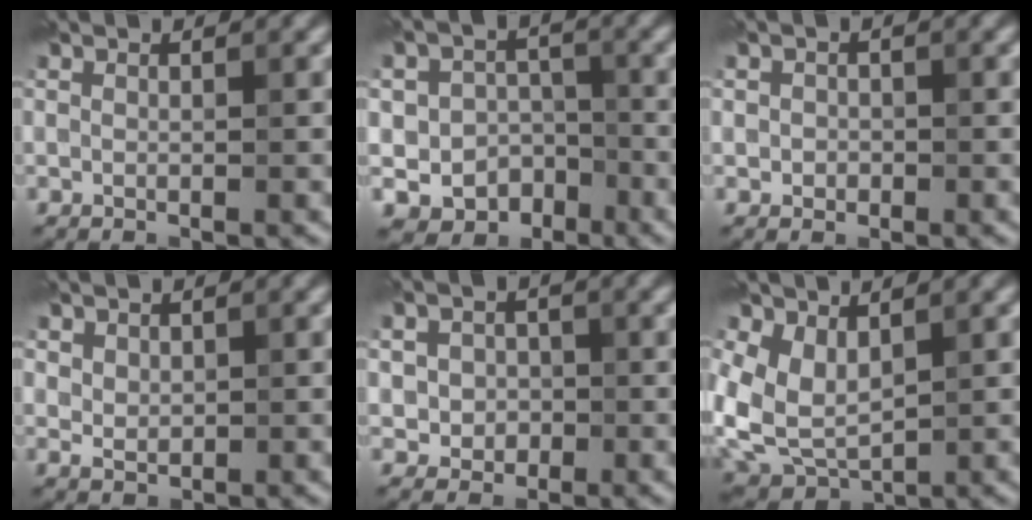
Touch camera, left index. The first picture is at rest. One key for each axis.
{"total": 6.0, "fx": -2.8, "fy": 5.0, "fz": 1.9, "tx": -0.001, "ty": -0.004, "tz": -0.052}
{"total": 1.1, "fx": -0.1, "fy": 1.1, "fz": 0.3, "tx": -0.001, "ty": -0.003, "tz": -0.005}
{"total": 1.6, "fx": 0.8, "fy": 1.2, "fz": 0.6, "tx": -0.012, "ty": -0.003, "tz": 0.020}
{"total": 3.4, "fx": -0.1, "fy": 3.1, "fz": 1.4, "tx": -0.007, "ty": 0.004, "tz": -0.014}
{"total": 6.2, "fx": 1.3, "fy": 4.4, "fz": 4.1, "tx": -0.101, "ty": -0.014, "tz": 0.029}